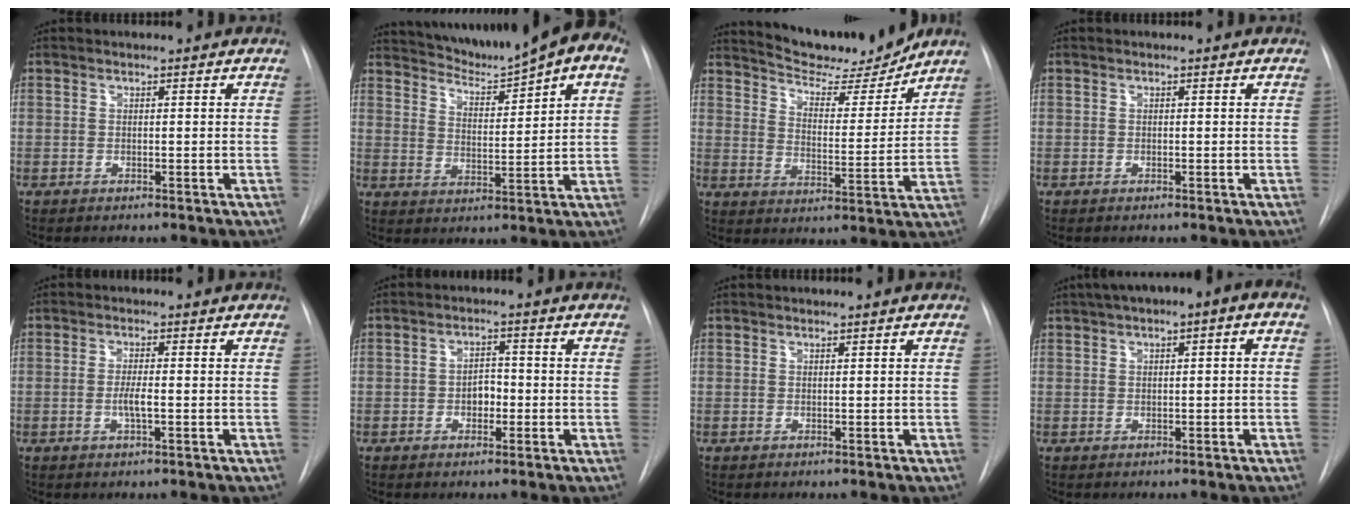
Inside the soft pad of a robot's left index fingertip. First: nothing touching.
{"total": 12.7, "force": [10.2, 0.9, 7.5], "torque": [-0.117, 0.004, 0.150]}
{"total": 13.6, "force": [12.8, 1.4, 4.5], "torque": [-0.073, -0.022, 0.196]}
{"total": 0.0}
{"total": 2.4, "force": [-0.6, 0.2, 2.3], "torque": [-0.046, -0.004, -0.012]}
{"total": 2.9, "force": [-0.8, 1.9, 2.1], "torque": [-0.027, 0.006, -0.015]}
{"total": 0.0}
{"total": 7.2, "force": [2.9, 2.0, 6.3], "torque": [-0.094, 0.035, 0.036]}